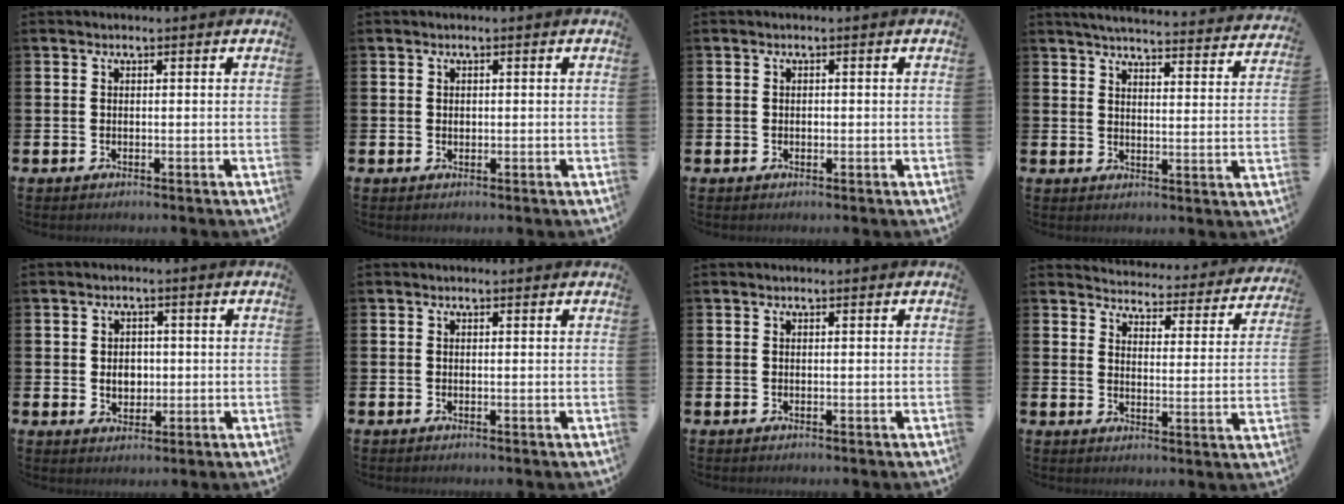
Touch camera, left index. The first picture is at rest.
{"total": 0.6, "force": [0.2, 0.5, 0.3], "torque": [0.006, -0.001, -0.001]}
{"total": 0.6, "force": [0.0, 0.5, 0.3], "torque": [-0.001, 0.002, -0.002]}
{"total": 4.9, "force": [4.8, 0.1, 0.9], "torque": [-0.030, -0.039, 0.080]}
{"total": 3.1, "force": [0.1, 2.6, 1.8], "torque": [-0.020, 0.002, -0.007]}
{"total": 0.0}
{"total": 0.0}
{"total": 4.0, "force": [3.9, 0.6, 0.4], "torque": [-0.024, -0.039, 0.061]}